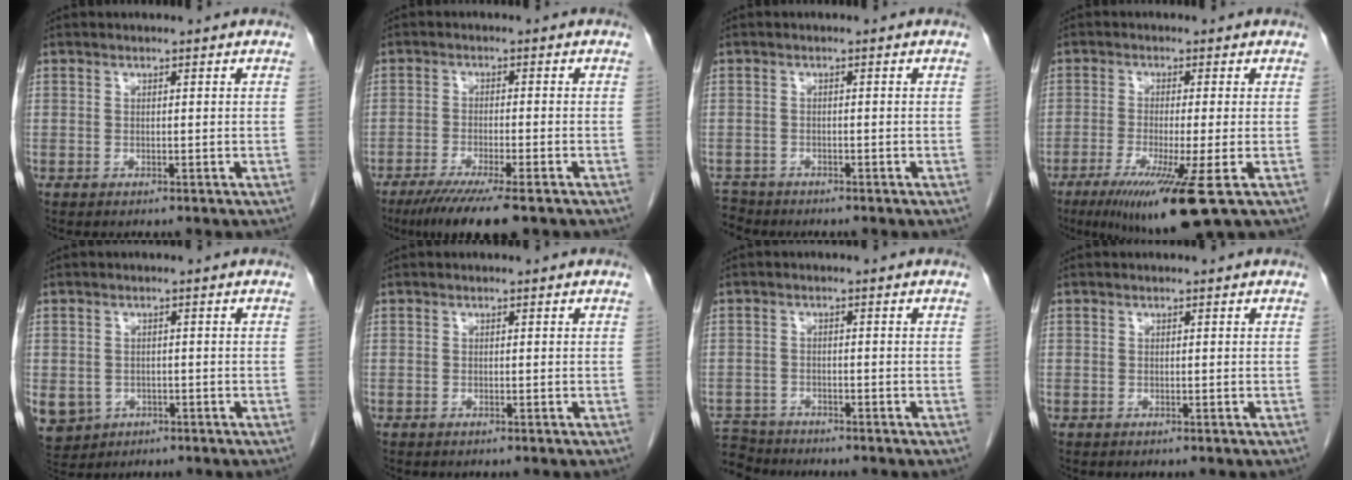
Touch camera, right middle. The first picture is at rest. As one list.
[{"total": 9.5, "force": [-6.8, 0.7, 6.6], "torque": [-0.101, -0.021, -0.105]}, {"total": 2.4, "force": [-2.3, 0.5, -0.5], "torque": [0.006, -0.010, -0.043]}, {"total": 10.7, "force": [-5.5, -0.7, 9.1], "torque": [-0.156, -0.036, -0.092]}, {"total": 11.5, "force": [-4.0, 10.0, 4.1], "torque": [-0.133, -0.004, -0.046]}, {"total": 0.0}, {"total": 5.3, "force": [-5.1, 1.4, -0.4], "torque": [0.006, -0.004, -0.095]}, {"total": 0.0}]